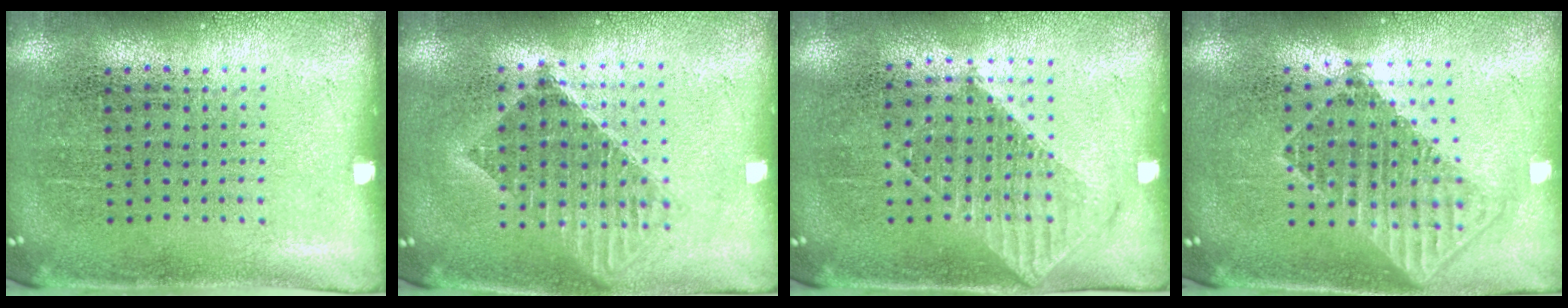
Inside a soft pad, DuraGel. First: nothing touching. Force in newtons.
{"total": 1.6, "press": 1.4, "slide": 0.9}
{"total": 1.1, "press": 1.0, "slide": 0.3}
{"total": 1.7, "press": 1.4, "slide": 1.0}